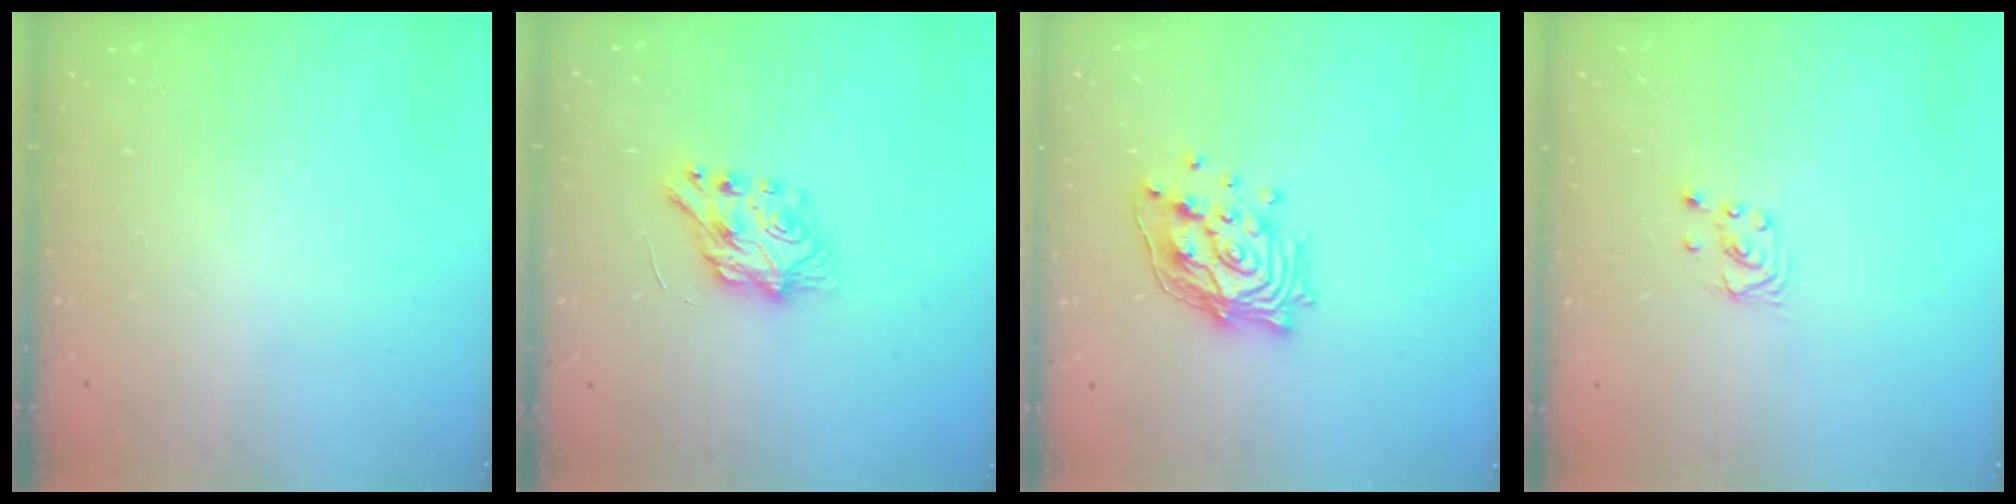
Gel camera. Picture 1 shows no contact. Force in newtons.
{"total": 7.2, "press": 7.1, "slide": 0.4}
{"total": 14.8, "press": 14.6, "slide": 2.2}
{"total": 1.6, "press": 1.6, "slide": 0.0}